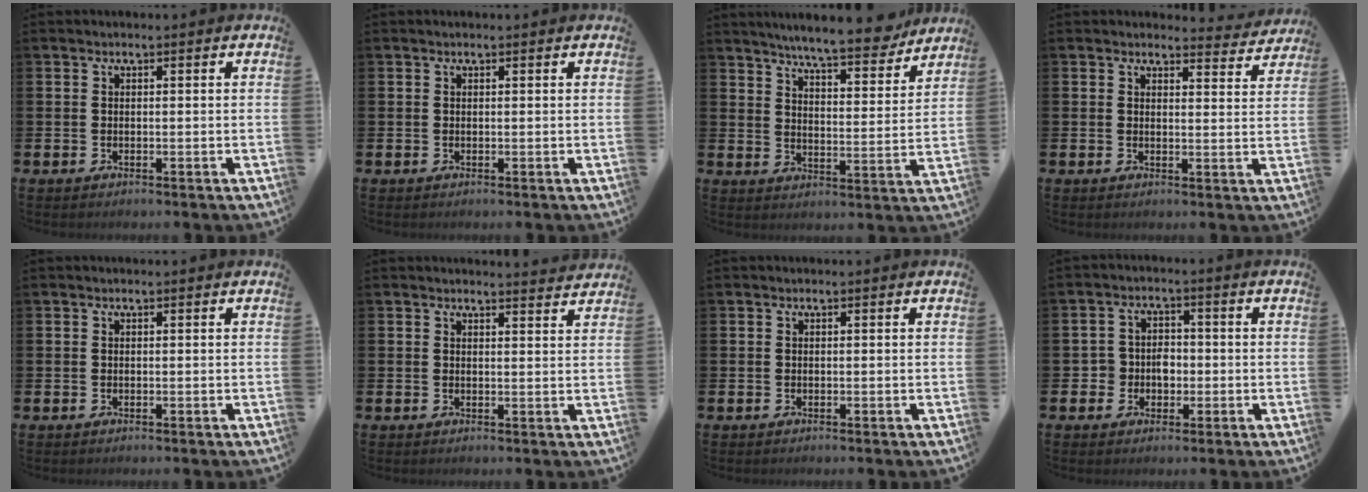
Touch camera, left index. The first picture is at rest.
{"total": 0.0}
{"total": 8.0, "force": [7.6, 0.5, 2.6], "torque": [-0.050, -0.051, 0.128]}
{"total": 3.1, "force": [3.0, 0.6, 0.1], "torque": [0.014, -0.025, 0.047]}
{"total": 0.0}
{"total": 2.3, "force": [2.3, 0.0, 0.0], "torque": [0.013, -0.019, 0.039]}
{"total": 0.0}
{"total": 3.6, "force": [-1.0, 3.3, 1.1], "torque": [-0.021, 0.003, -0.027]}